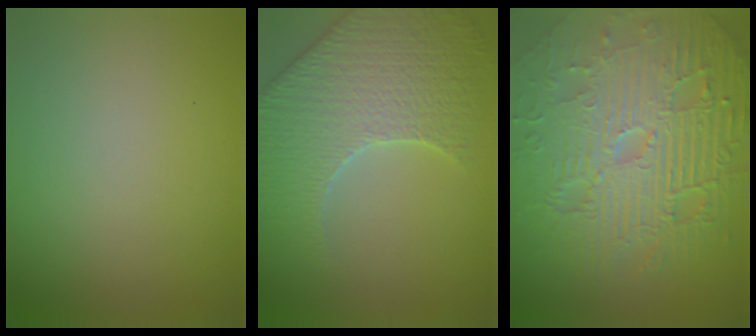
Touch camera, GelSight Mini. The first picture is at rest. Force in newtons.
{"total": 6.5, "press": 5.6, "slide": 3.3}
{"total": 11.6, "press": 7.5, "slide": 8.9}